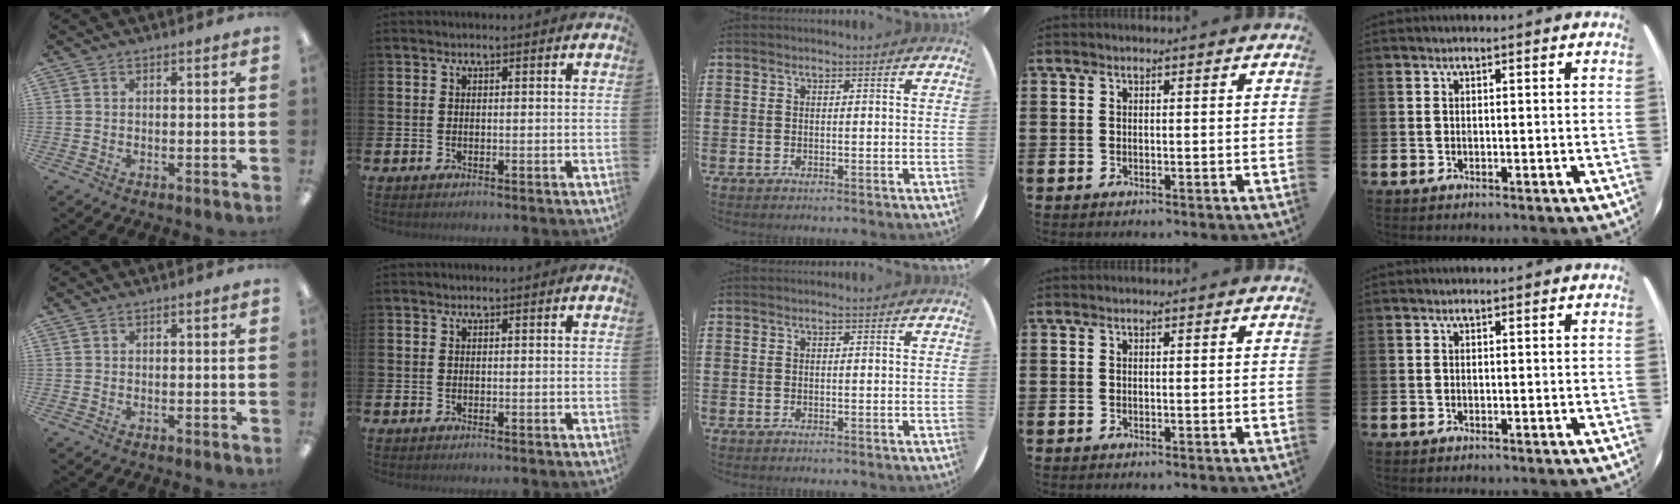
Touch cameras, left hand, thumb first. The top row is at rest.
{}